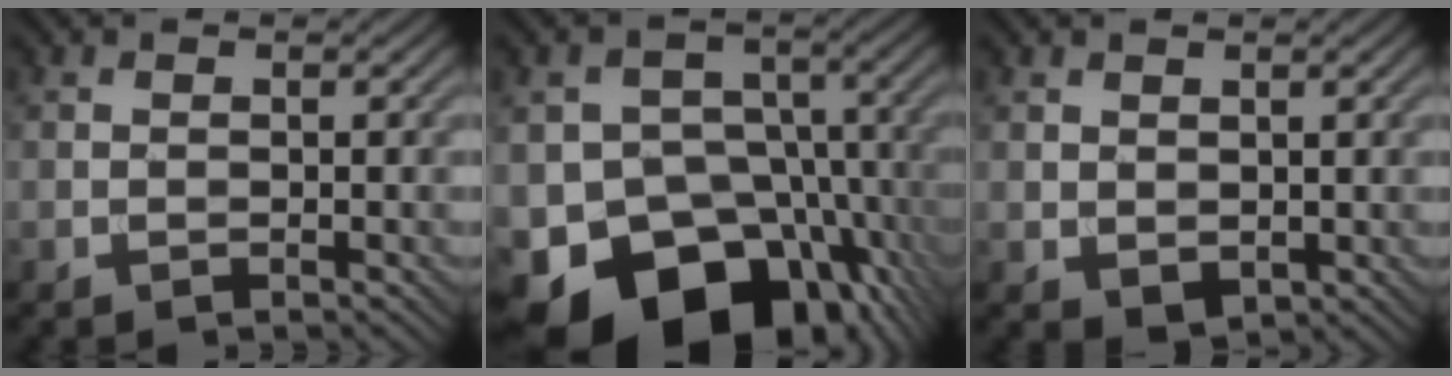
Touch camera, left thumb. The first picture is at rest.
{"total": 20.4, "force": [-11.3, 14.5, 8.9], "torque": [-0.164, -0.048, -0.165]}
{"total": 1.7, "force": [0.8, 1.3, 0.9], "torque": [-0.022, -0.007, 0.021]}